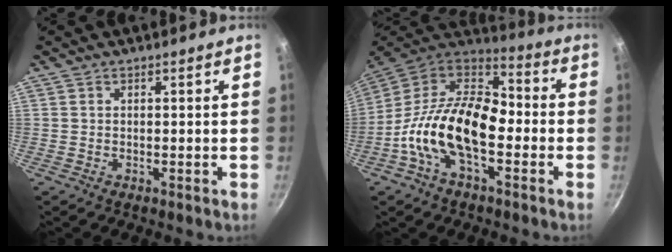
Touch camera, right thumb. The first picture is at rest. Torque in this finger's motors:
{"motor_torque": [2.30, 2.71, 2.27, -0.50, 0.47]}